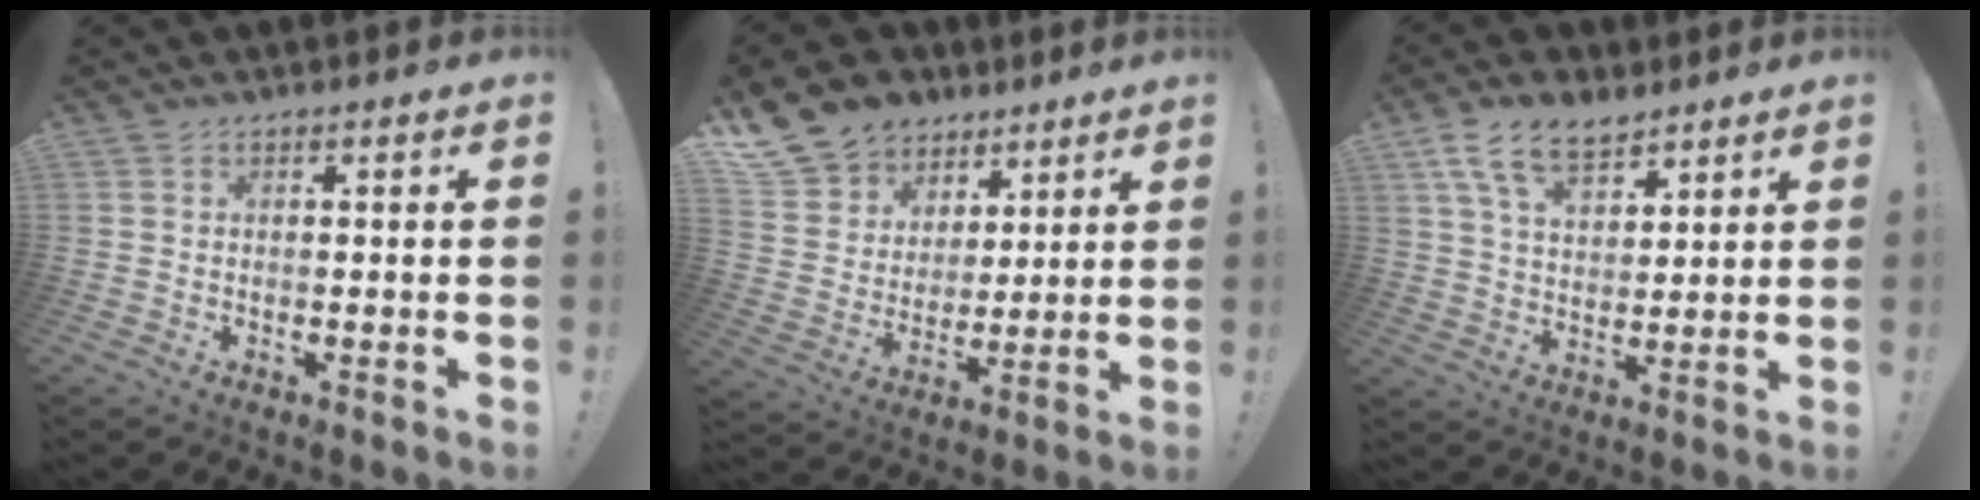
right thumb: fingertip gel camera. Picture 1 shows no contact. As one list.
[{"total": 12.9, "force": [8.2, 9.5, 2.8], "torque": [-0.052, -0.058, 0.169]}, {"total": 11.5, "force": [7.6, 5.9, 6.4], "torque": [-0.114, -0.029, 0.147]}]